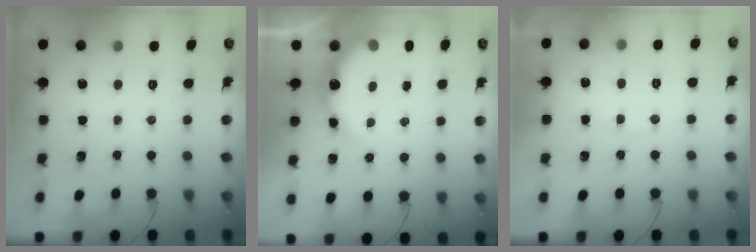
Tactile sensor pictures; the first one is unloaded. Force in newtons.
{"total": 8.2, "press": 8.1, "slide": 1.2}
{"total": 7.1, "press": 6.9, "slide": 1.4}